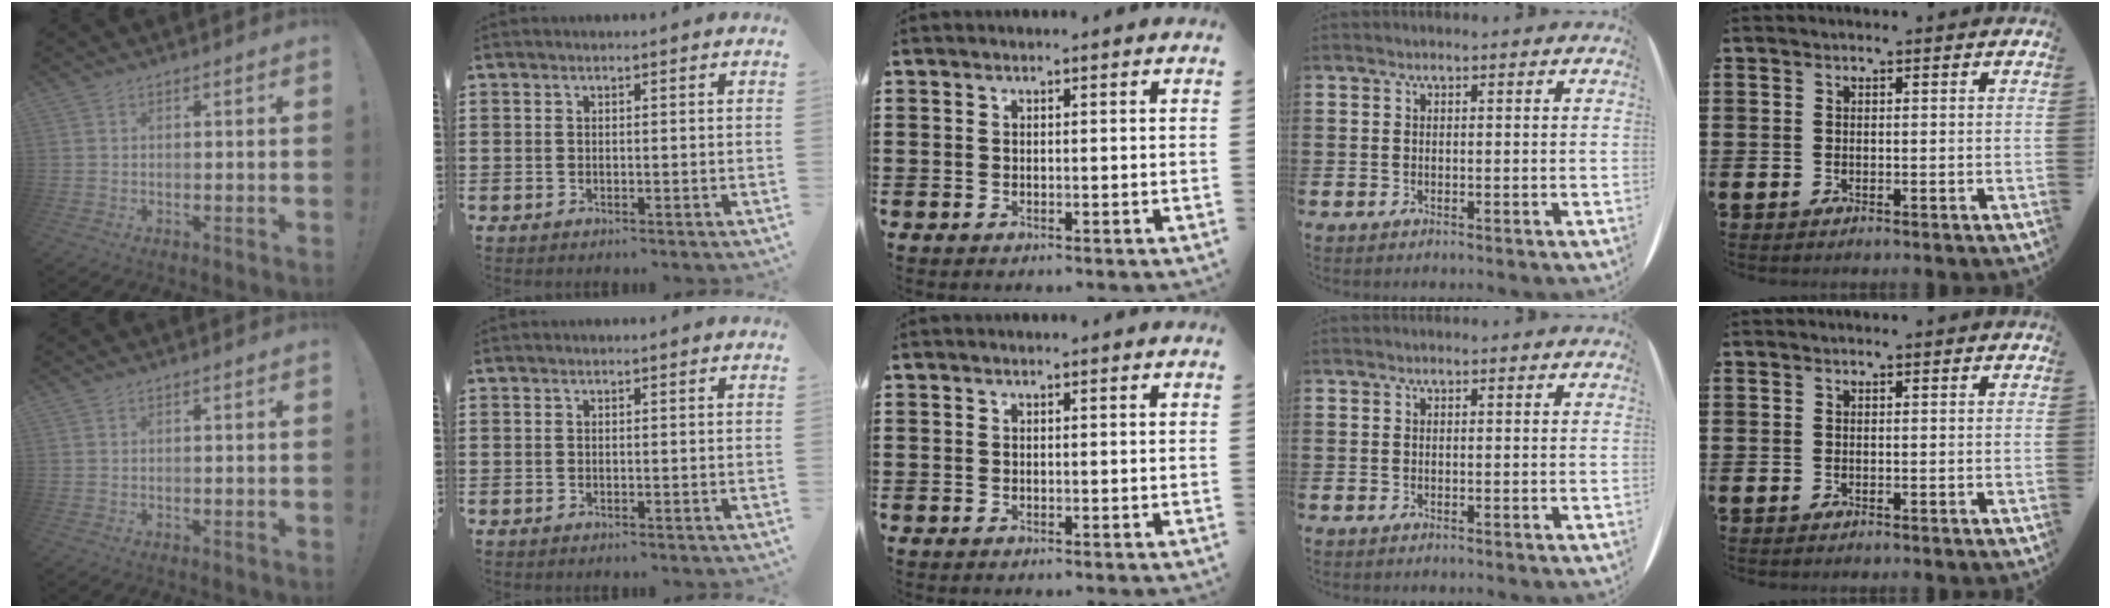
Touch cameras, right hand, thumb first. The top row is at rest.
{}